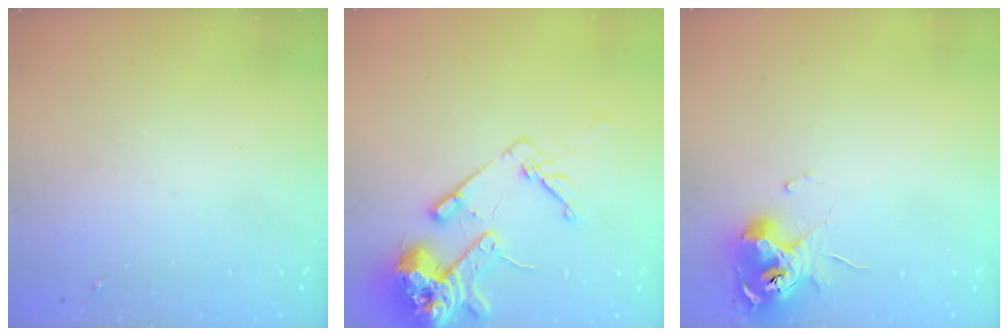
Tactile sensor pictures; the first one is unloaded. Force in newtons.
{"total": 17.0, "press": 16.8, "slide": 2.4}
{"total": 10.8, "press": 10.7, "slide": 1.2}